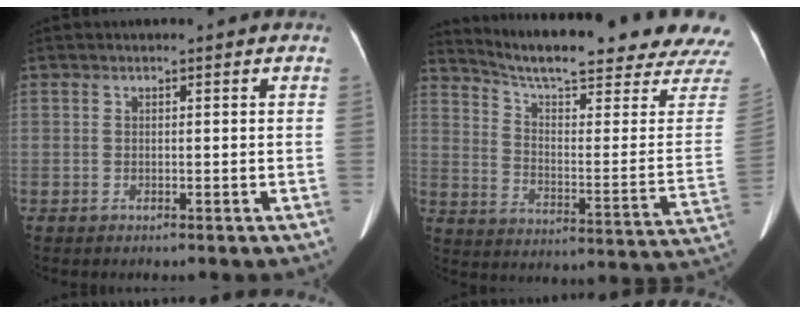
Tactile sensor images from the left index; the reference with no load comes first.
{"total": 25.0, "force": [22.8, 0.3, 10.2], "torque": [-0.163, -0.086, 0.297]}